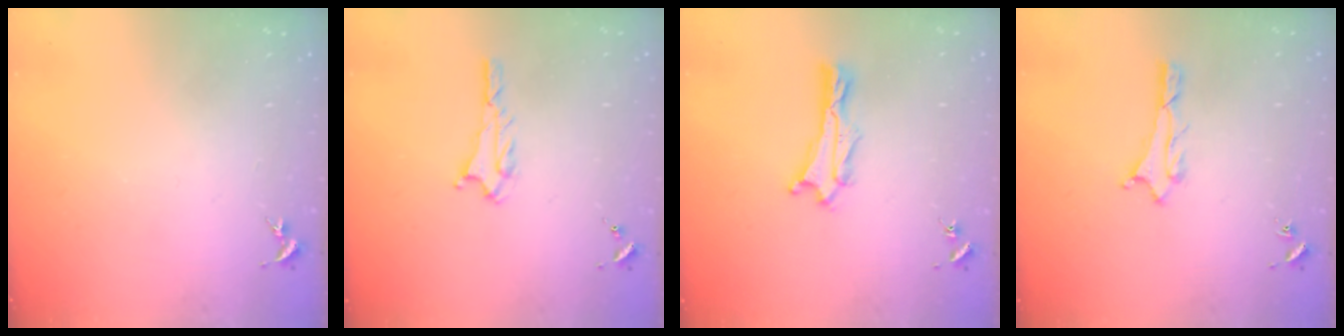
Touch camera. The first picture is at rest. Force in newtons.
{"total": 1.8, "press": 1.8, "slide": 0.2}
{"total": 0.9, "press": 0.9, "slide": 0.2}
{"total": 0.7, "press": 0.7, "slide": 0.2}